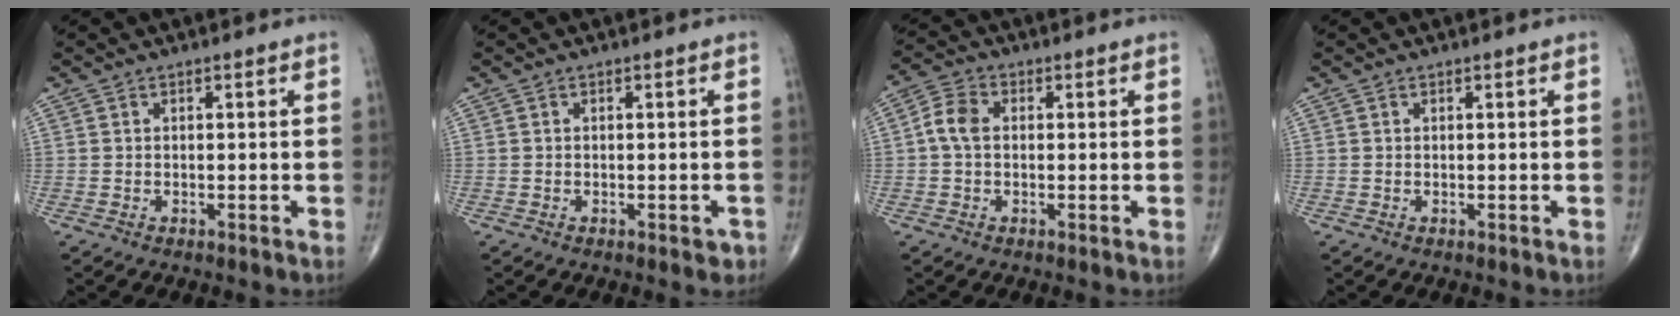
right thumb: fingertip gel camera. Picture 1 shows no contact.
{"total": 1.6, "force": [-0.8, 0.8, 1.1], "torque": [-0.003, 0.002, -0.010]}
{"total": 4.7, "force": [0.1, 3.3, 3.4], "torque": [-0.069, 0.014, -0.005]}
{"total": 0.0}